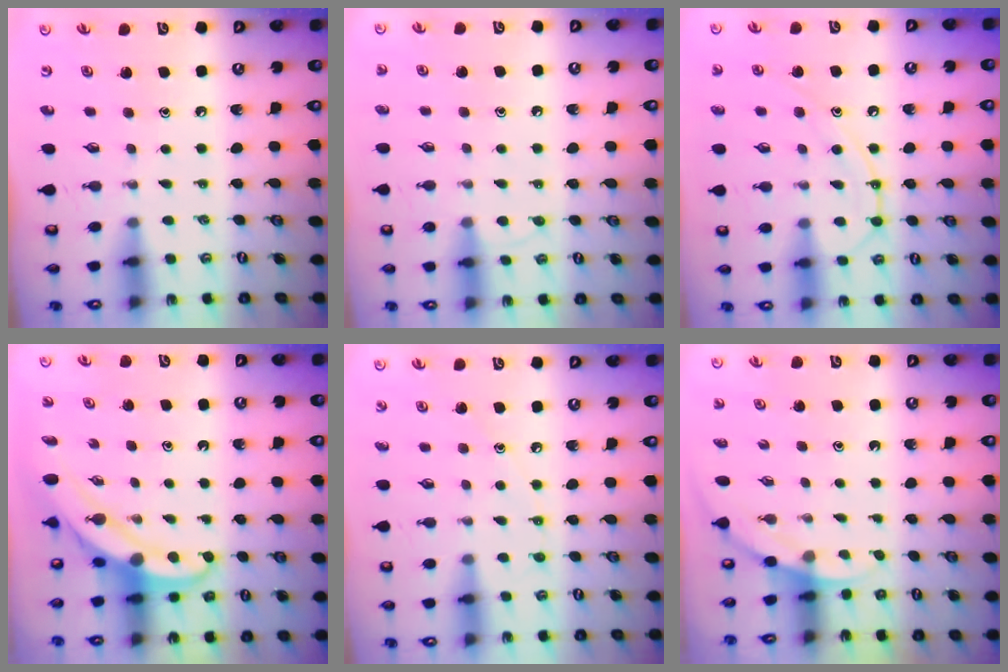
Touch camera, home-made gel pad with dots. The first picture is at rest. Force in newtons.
{"total": 5.8, "press": 5.7, "slide": 0.6}
{"total": 13.1, "press": 13.0, "slide": 1.2}
{"total": 5.8, "press": 5.8, "slide": 0.4}
{"total": 6.4, "press": 6.4, "slide": 0.7}
{"total": 3.2, "press": 3.2, "slide": 0.2}